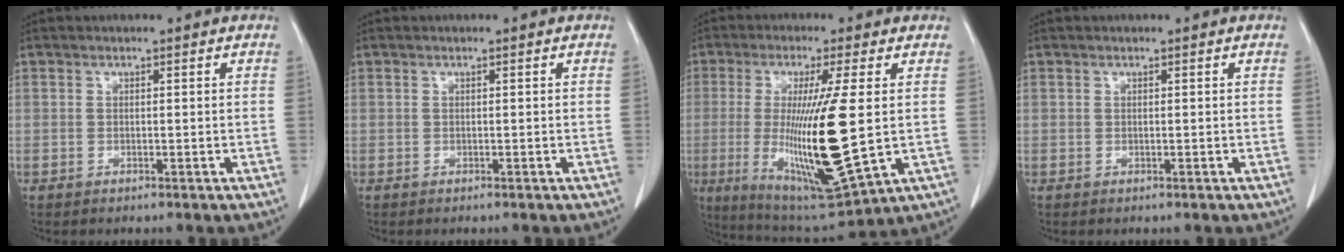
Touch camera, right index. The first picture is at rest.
{"total": 0.0}
{"total": 19.1, "force": [-1.2, 1.8, 19.0], "torque": [-0.374, -0.033, -0.007]}
{"total": 0.0}